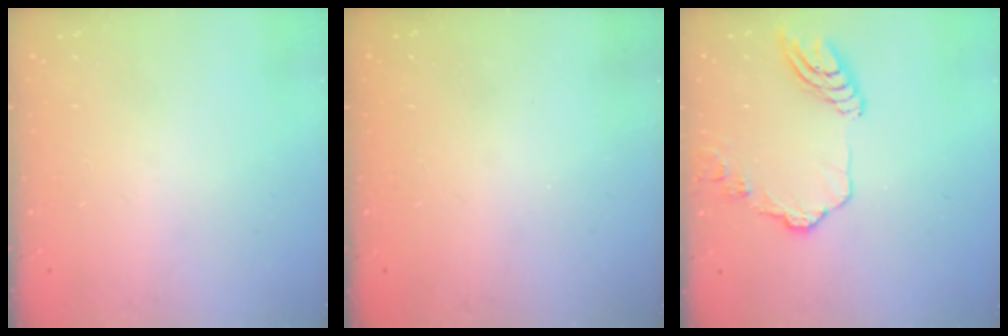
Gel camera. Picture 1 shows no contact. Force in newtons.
{"total": 0.0}
{"total": 13.8, "press": 13.7, "slide": 1.8}